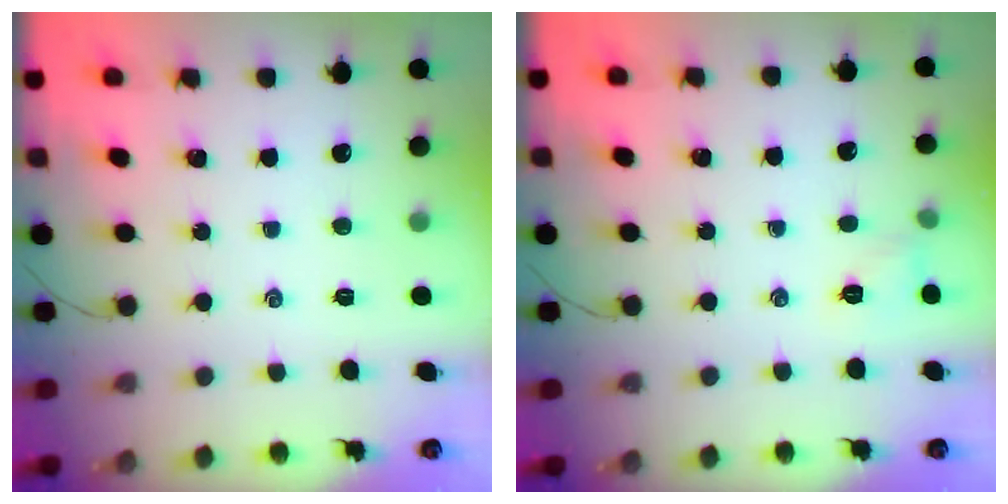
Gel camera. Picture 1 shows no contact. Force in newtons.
{"total": 5.9, "press": 5.7, "slide": 1.3}